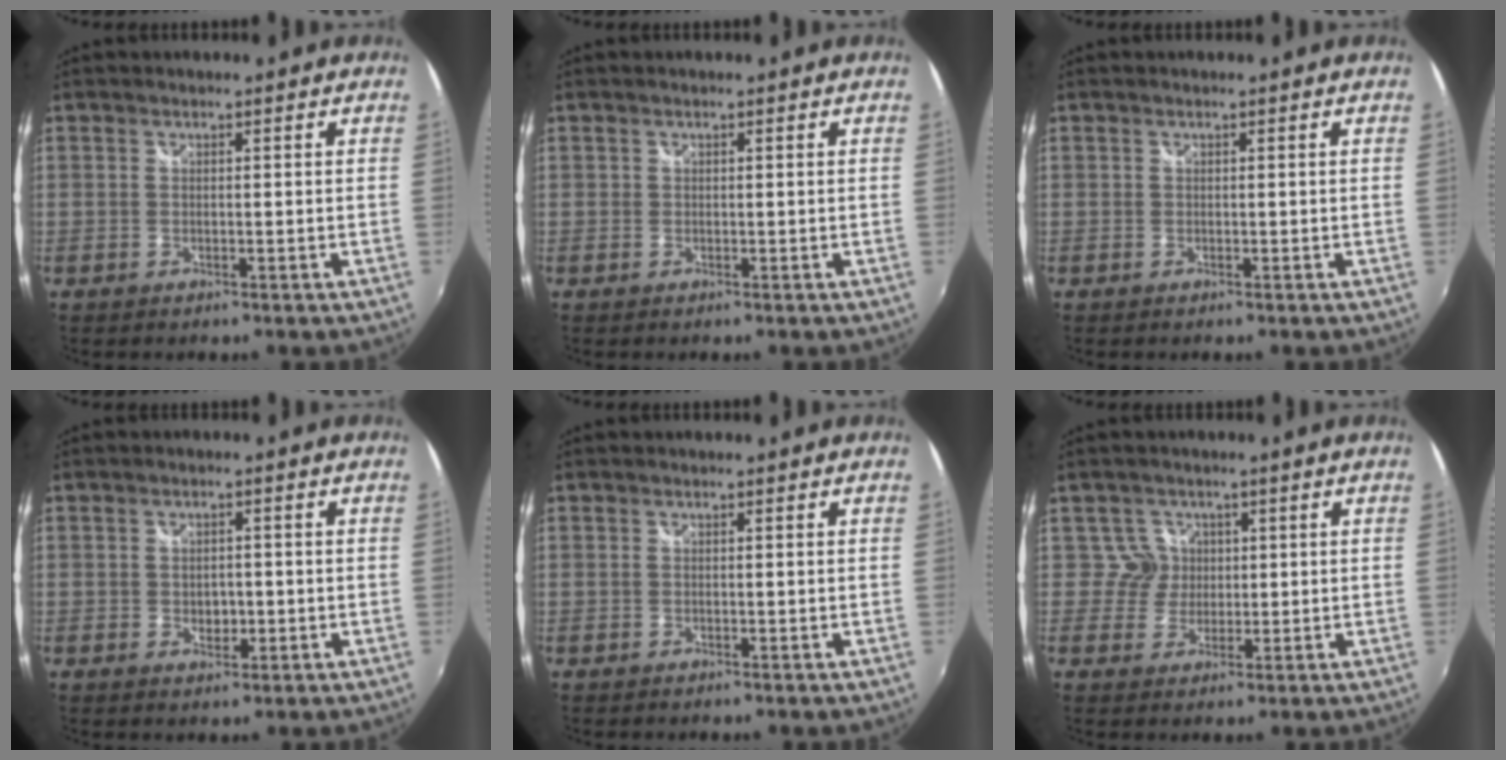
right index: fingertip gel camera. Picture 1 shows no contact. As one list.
[{"total": 0.0}, {"total": 0.0}, {"total": 3.1, "force": [-0.6, 2.3, 1.9], "torque": [-0.031, -0.001, -0.010]}, {"total": 0.0}, {"total": 3.5, "force": [0.8, 3.5, -0.3], "torque": [0.016, 0.012, 0.009]}]